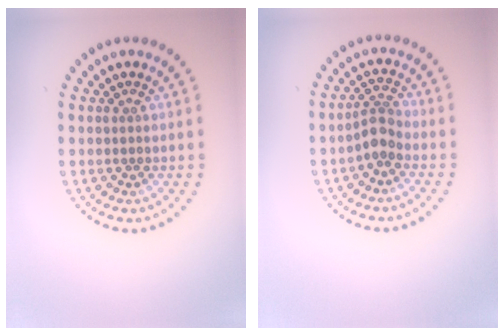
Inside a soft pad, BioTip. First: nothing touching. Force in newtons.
{"total": 2.3, "press": 1.9, "slide": 1.4}